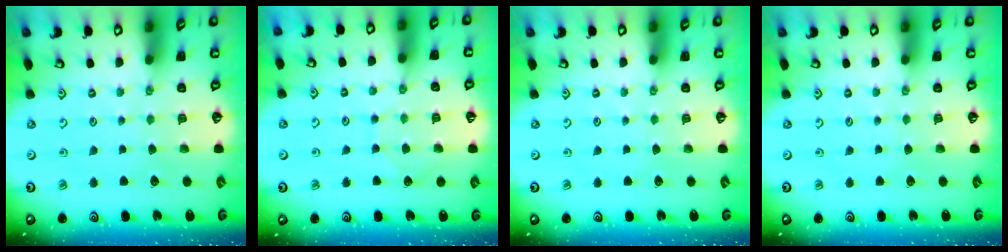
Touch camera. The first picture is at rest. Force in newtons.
{"total": 5.1, "press": 5.1, "slide": 0.5}
{"total": 0.0}
{"total": 0.0}